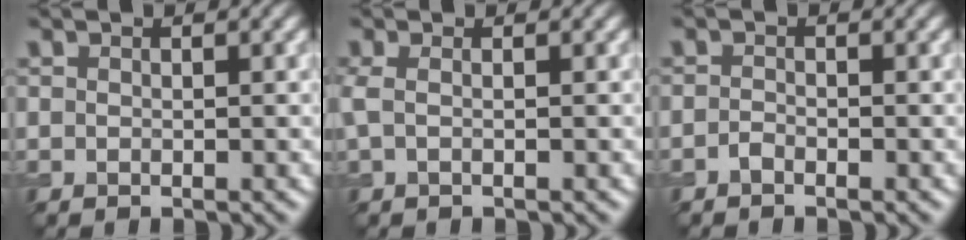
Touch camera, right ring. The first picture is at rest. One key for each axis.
{"total": 1.2, "fx": 0.1, "fy": 0.4, "fz": 1.1, "tx": -0.028, "ty": 0.002, "tz": -0.002}
{"total": 0.7, "fx": -0.5, "fy": 0.2, "fz": 0.4, "tx": -0.009, "ty": 0.001, "tz": -0.012}